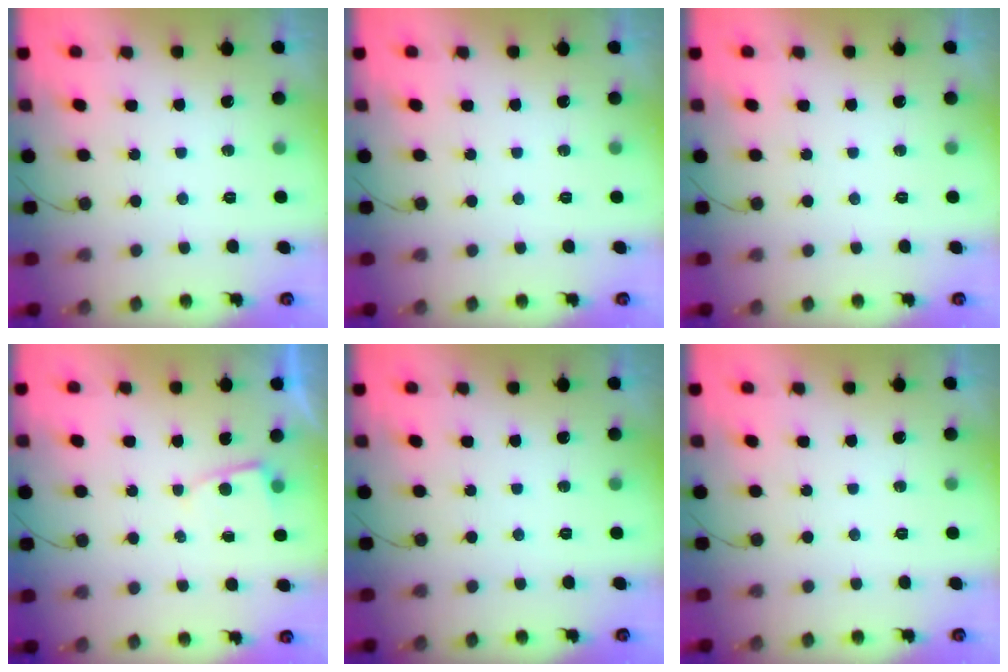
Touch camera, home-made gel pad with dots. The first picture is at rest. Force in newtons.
{"total": 0.0}
{"total": 0.0}
{"total": 2.5, "press": 2.4, "slide": 0.4}
{"total": 0.0}
{"total": 0.0}